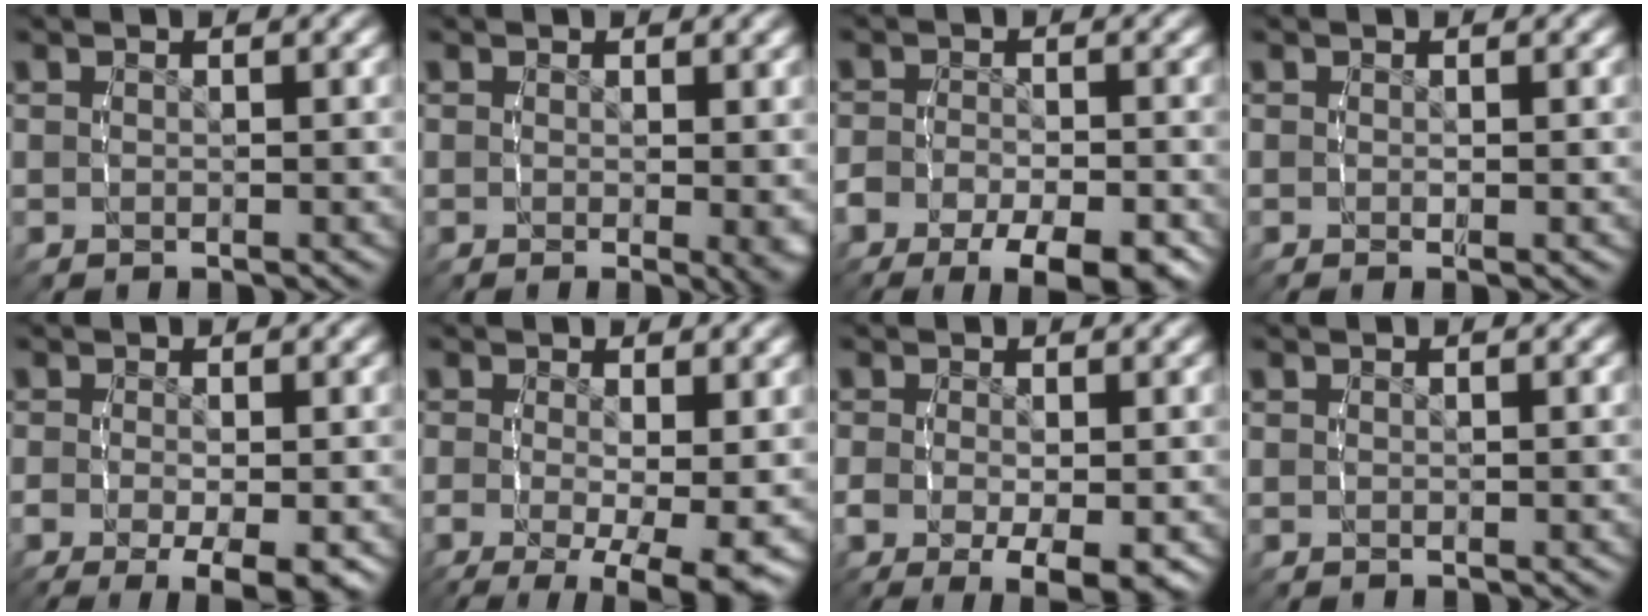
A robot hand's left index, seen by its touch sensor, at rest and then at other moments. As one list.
[{"total": 1.7, "force": [0.0, 0.1, 1.7], "torque": [-0.021, -0.012, 0.003]}, {"total": 7.1, "force": [-4.3, 3.7, 4.3], "torque": [-0.066, -0.021, -0.059]}, {"total": 0.0}, {"total": 5.9, "force": [-3.5, 2.4, 4.2], "torque": [-0.070, -0.028, -0.036]}, {"total": 8.9, "force": [-5.3, 3.1, 6.4], "torque": [-0.111, -0.060, -0.051]}, {"total": 5.5, "force": [-2.6, 2.1, 4.4], "torque": [-0.071, -0.029, -0.020]}, {"total": 0.0}]